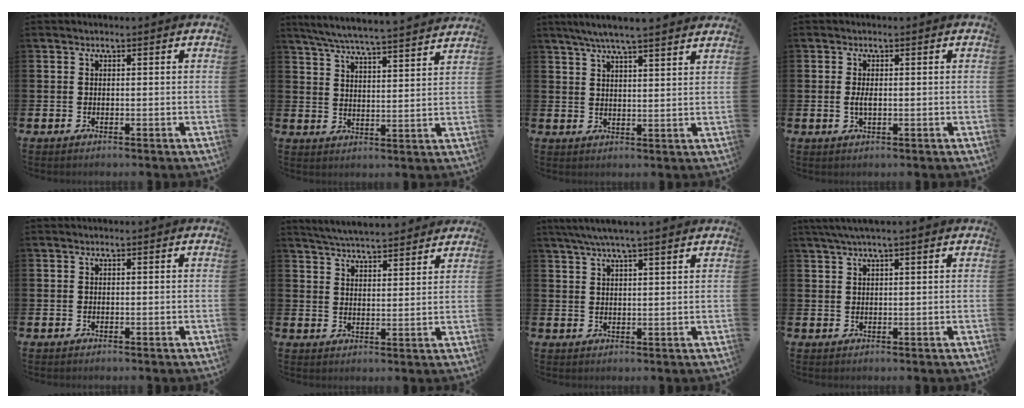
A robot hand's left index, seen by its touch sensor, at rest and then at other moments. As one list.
[{"total": 6.4, "force": [6.2, -0.2, 1.7], "torque": [-0.054, -0.044, 0.108]}, {"total": 5.8, "force": [5.4, -0.1, 2.0], "torque": [-0.046, -0.022, 0.095]}, {"total": 1.8, "force": [0.0, 0.8, 1.7], "torque": [-0.026, 0.000, -0.004]}, {"total": 0.0}, {"total": 5.2, "force": [5.1, 0.6, 0.7], "torque": [-0.024, -0.030, 0.090]}, {"total": 4.9, "force": [4.3, 0.1, 2.4], "torque": [-0.053, -0.007, 0.078]}, {"total": 2.6, "force": [2.1, 0.0, 1.6], "torque": [-0.030, 0.000, 0.037]}]